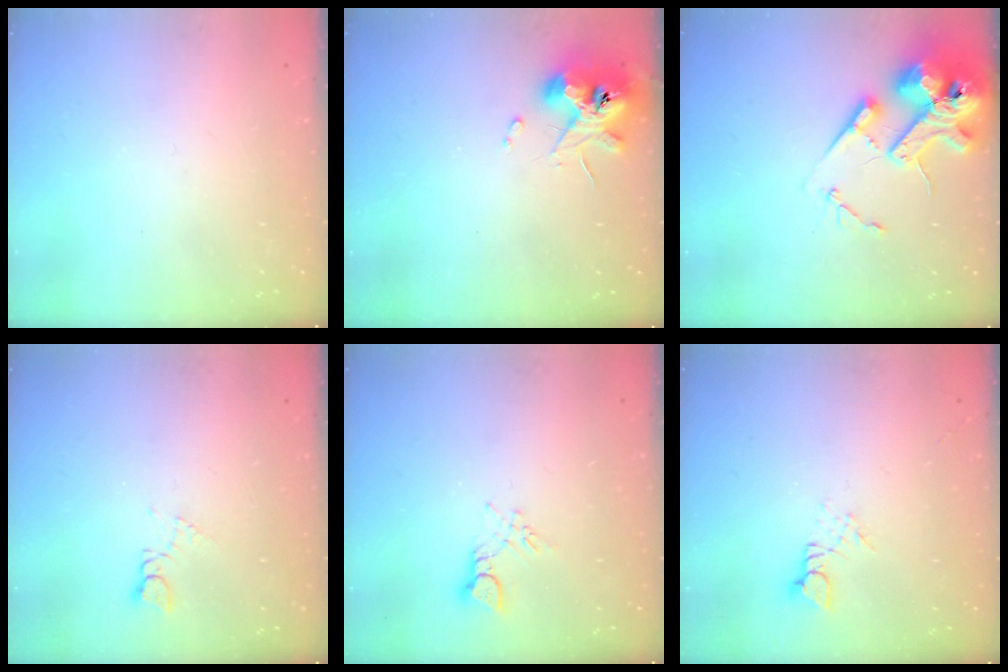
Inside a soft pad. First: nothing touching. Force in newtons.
{"total": 10.8, "press": 10.7, "slide": 1.4}
{"total": 17.7, "press": 17.5, "slide": 2.8}
{"total": 1.9, "press": 1.8, "slide": 0.3}
{"total": 2.6, "press": 2.6, "slide": 0.4}
{"total": 3.0, "press": 3.0, "slide": 0.3}